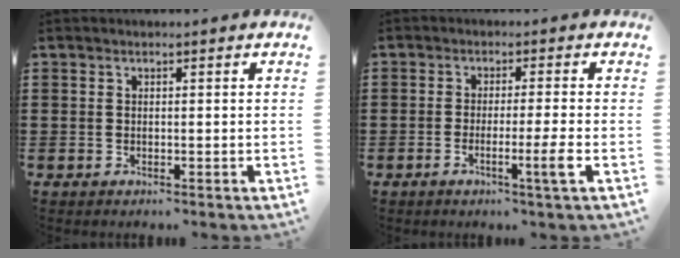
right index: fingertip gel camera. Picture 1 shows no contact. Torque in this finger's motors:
{"motor_torque": [-0.13, 0.92, 0.07, 0.02]}